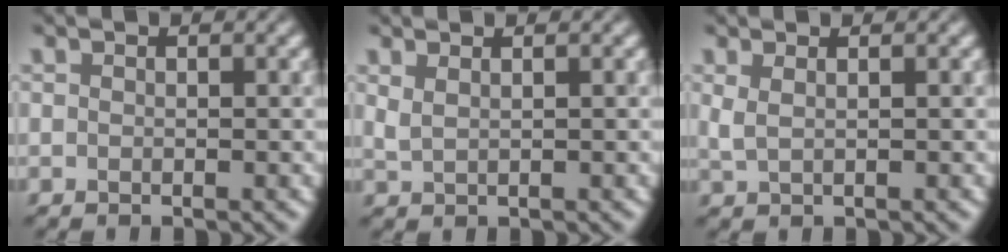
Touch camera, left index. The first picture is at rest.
{"total": 0.9, "force": [0.7, 0.4, 0.5], "torque": [-0.010, 0.003, 0.017]}
{"total": 1.0, "force": [0.5, 0.4, 0.8], "torque": [-0.017, 0.004, 0.011]}